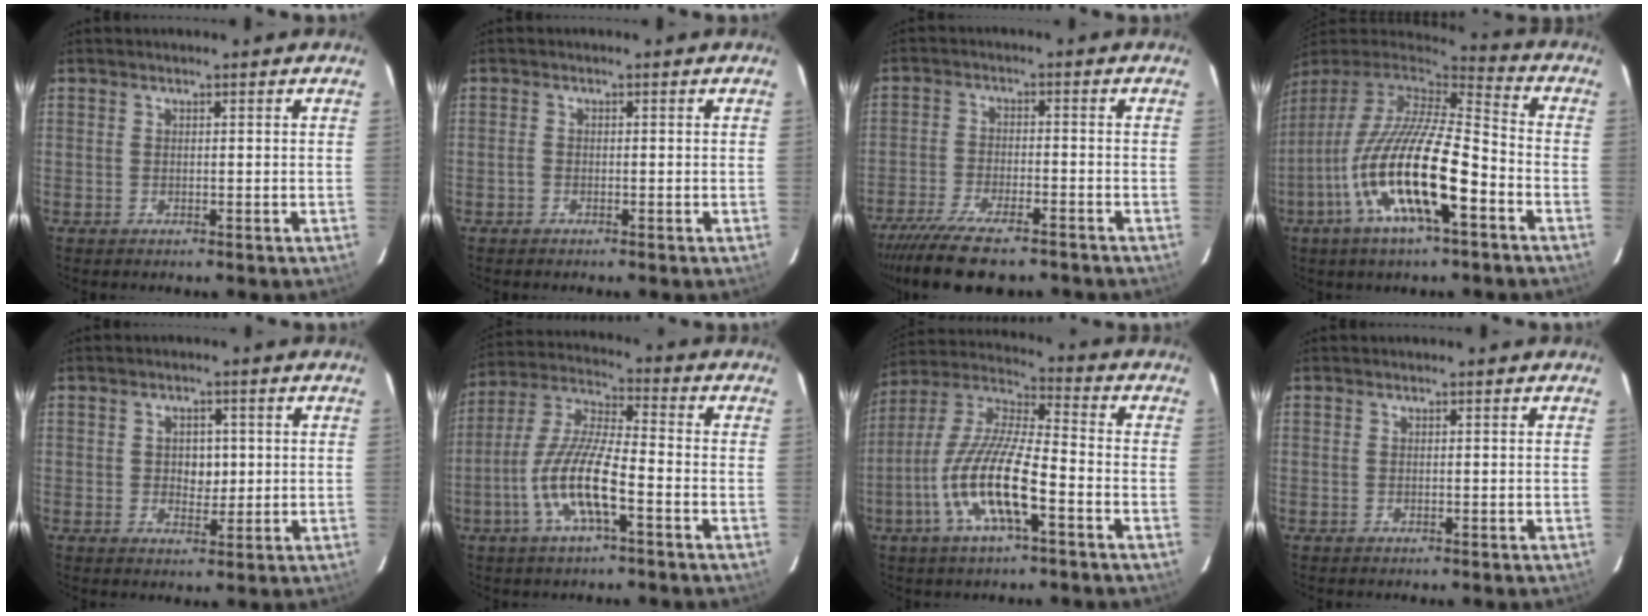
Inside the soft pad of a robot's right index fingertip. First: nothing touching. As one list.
[{"total": 0.7, "force": [-0.5, 0.5, 0.0], "torque": [-0.001, 0.001, -0.012]}, {"total": 13.9, "force": [-11.2, 3.4, 7.6], "torque": [-0.168, -0.037, -0.187]}, {"total": 20.9, "force": [-8.3, 5.2, 18.4], "torque": [-0.338, -0.034, -0.161]}, {"total": 3.7, "force": [0.2, 3.0, 2.3], "torque": [-0.034, 0.007, 0.005]}, {"total": 12.3, "force": [-5.0, 2.4, 11.0], "torque": [-0.231, -0.002, -0.097]}, {"total": 15.4, "force": [-6.3, 3.3, 13.7], "torque": [-0.277, -0.008, -0.126]}, {"total": 0.0}]